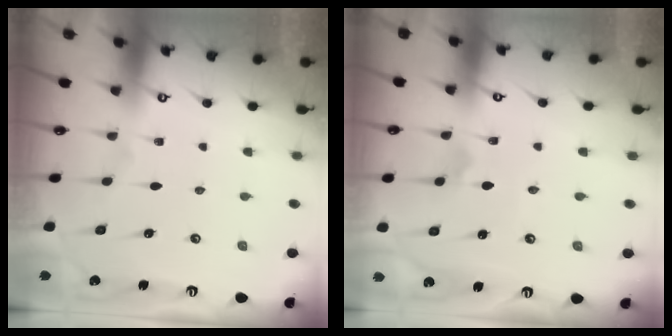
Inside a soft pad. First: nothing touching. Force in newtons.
{"total": 2.3, "press": 2.3, "slide": 0.2}